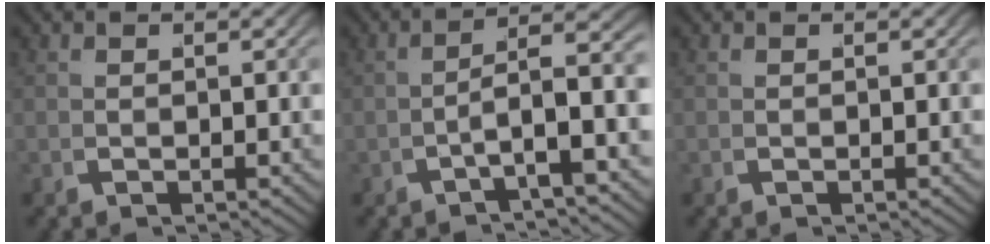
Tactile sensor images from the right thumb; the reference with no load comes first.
{"total": 6.7, "force": [-1.1, 3.0, 5.9], "torque": [-0.100, -0.015, -0.009]}
{"total": 0.0}